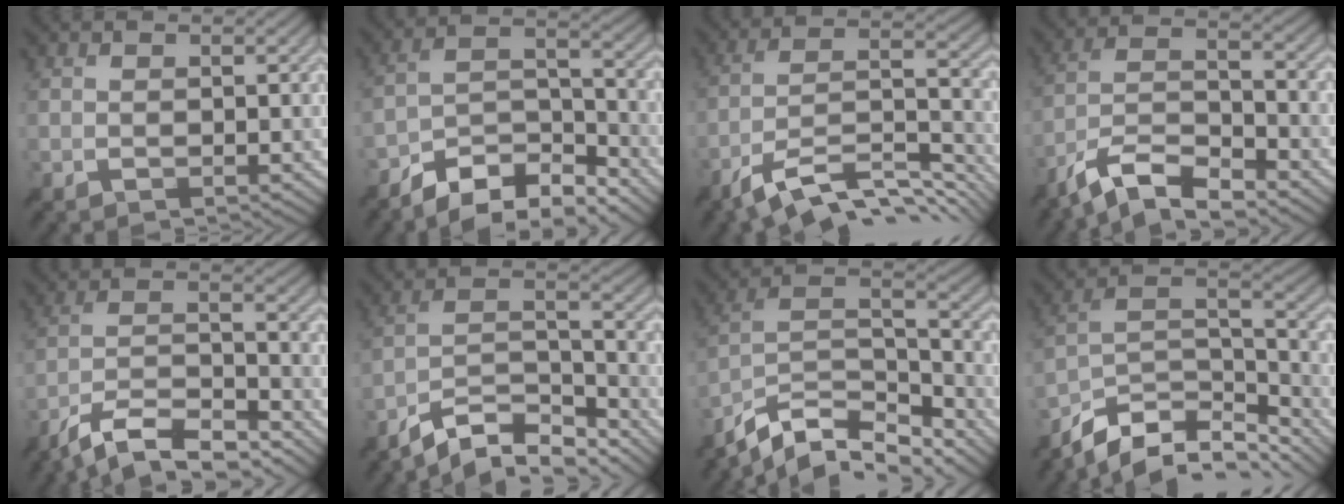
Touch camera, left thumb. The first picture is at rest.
{"total": 10.0, "force": [-8.4, 3.2, 4.4], "torque": [-0.070, 0.011, -0.160]}
{"total": 12.9, "force": [-9.3, 3.4, 8.3], "torque": [-0.161, -0.005, -0.168]}
{"total": 9.7, "force": [-7.8, 2.4, 5.3], "torque": [-0.099, 0.005, -0.158]}
{"total": 10.7, "force": [-8.7, 2.5, 5.7], "torque": [-0.108, 0.002, -0.165]}
{"total": 10.2, "force": [-8.5, 2.6, 5.1], "torque": [-0.092, 0.007, -0.162]}
{"total": 12.7, "force": [-9.9, 4.5, 6.5], "torque": [-0.142, -0.003, -0.177]}
{"total": 11.9, "force": [-9.0, 4.7, 6.1], "torque": [-0.121, -0.004, -0.162]}